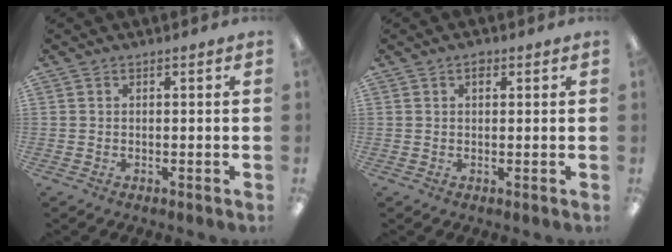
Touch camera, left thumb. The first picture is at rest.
{"total": 1.7, "force": [0.9, 0.9, 1.1], "torque": [-0.016, 0.001, 0.013]}